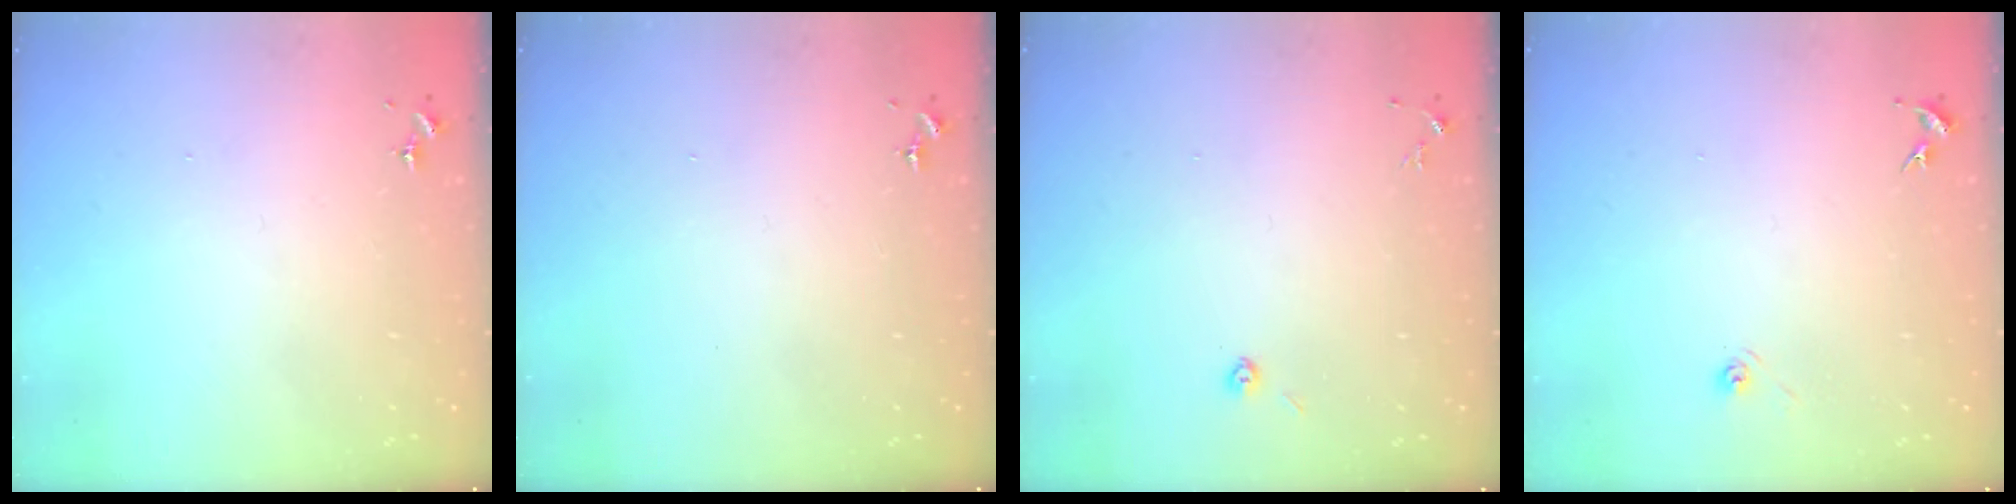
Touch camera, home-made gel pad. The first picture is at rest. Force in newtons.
{"total": 0.0}
{"total": 2.9, "press": 2.8, "slide": 1.0}
{"total": 3.1, "press": 2.6, "slide": 1.8}